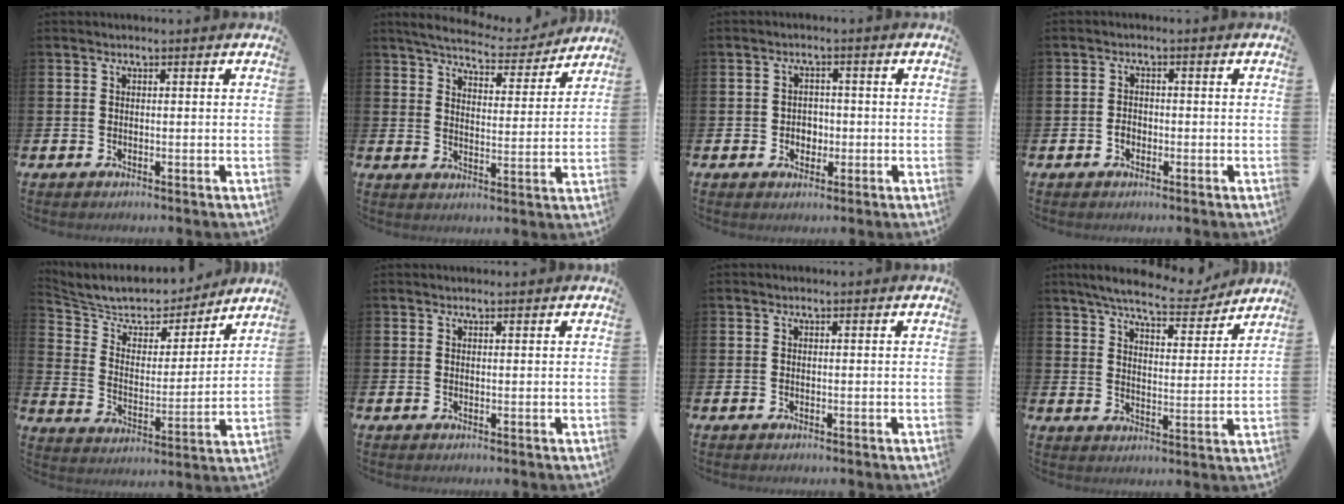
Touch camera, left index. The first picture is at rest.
{"total": 5.8, "force": [5.6, 1.2, 1.3], "torque": [-0.045, -0.039, 0.093]}
{"total": 2.4, "force": [-0.6, 2.2, 0.8], "torque": [-0.009, 0.001, -0.018]}
{"total": 1.5, "force": [-0.6, 1.2, 0.7], "torque": [-0.010, 0.002, -0.014]}
{"total": 8.1, "force": [7.5, 2.5, 1.8], "torque": [-0.078, -0.056, 0.131]}
{"total": 0.6, "force": [0.6, 0.1, 0.1], "torque": [0.009, -0.004, 0.008]}
{"total": 0.0}
{"total": 7.6, "force": [7.1, 1.2, 2.6], "torque": [-0.062, -0.041, 0.122]}